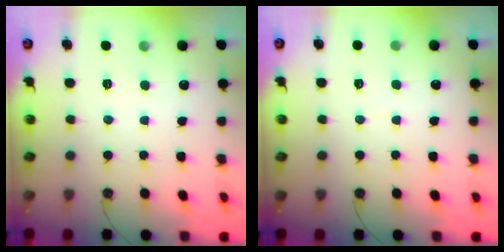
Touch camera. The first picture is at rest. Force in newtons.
{"total": 2.9, "press": 2.9, "slide": 0.2}